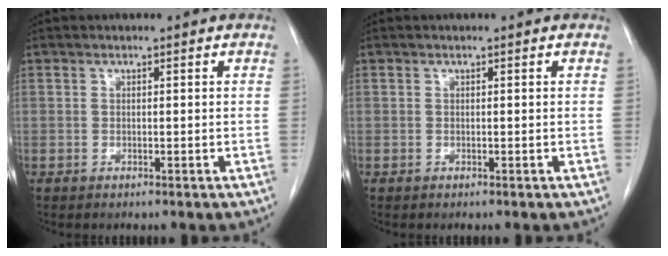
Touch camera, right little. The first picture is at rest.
{"total": 0.0}